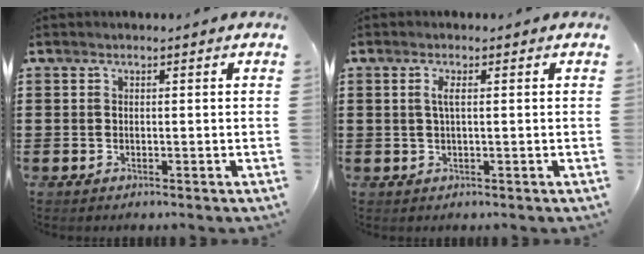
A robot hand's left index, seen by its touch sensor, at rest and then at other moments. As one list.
[{"total": 1.8, "force": [0.5, 0.2, 1.7], "torque": [-0.044, -0.003, 0.006]}]